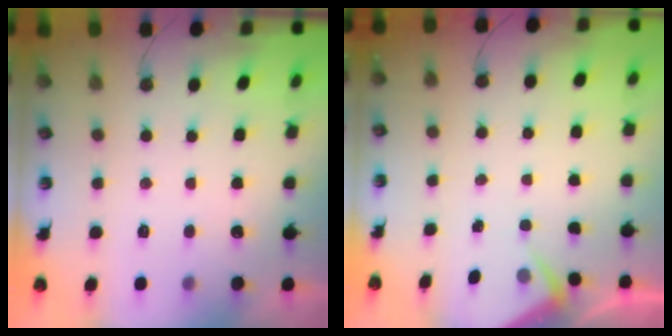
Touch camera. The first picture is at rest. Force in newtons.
{"total": 2.9, "press": 2.9, "slide": 0.4}